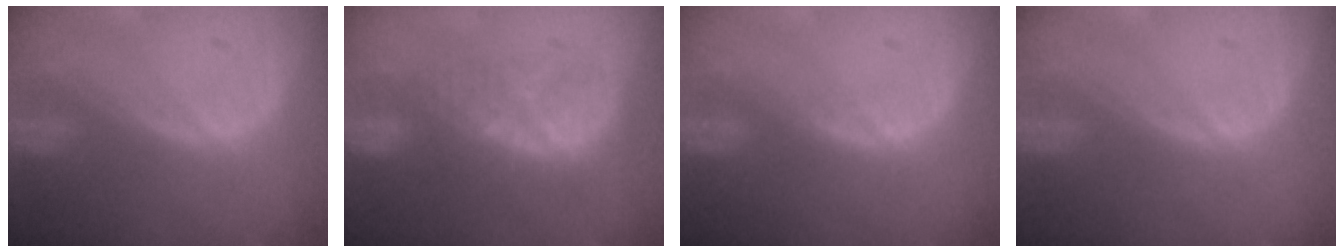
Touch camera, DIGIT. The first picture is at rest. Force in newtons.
{"total": 8.8, "press": 7.5, "slide": 4.7}
{"total": 0.7, "press": 0.5, "slide": 0.5}
{"total": 0.0}